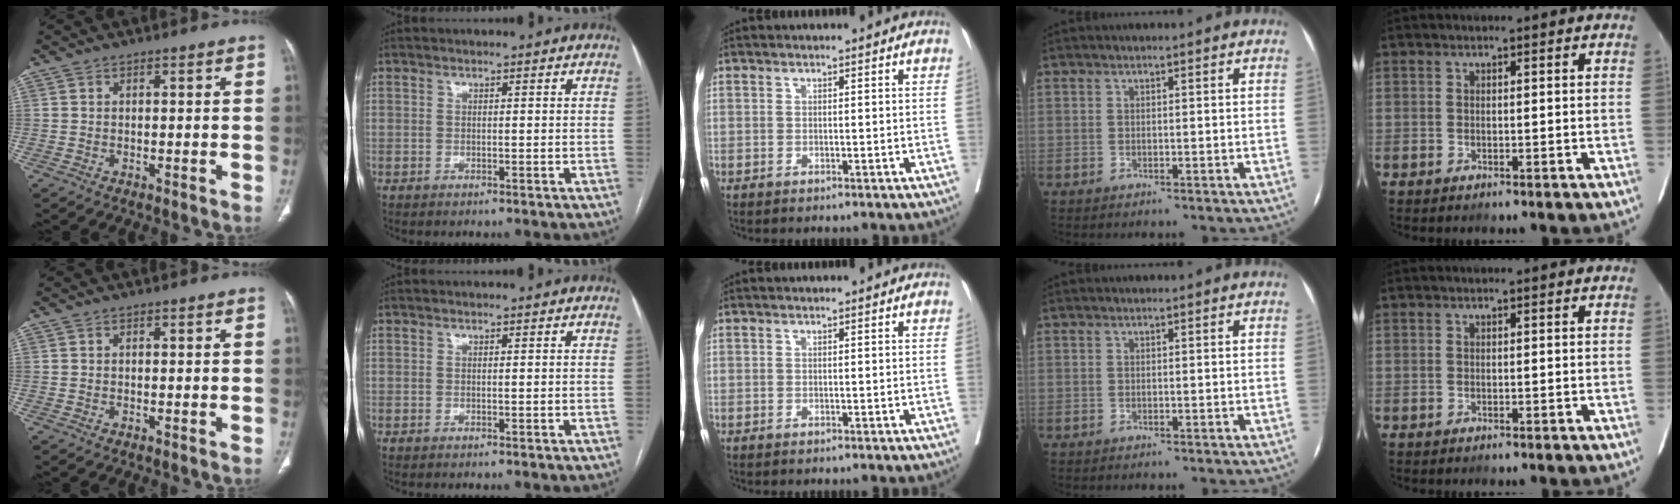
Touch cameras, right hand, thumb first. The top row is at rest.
{}